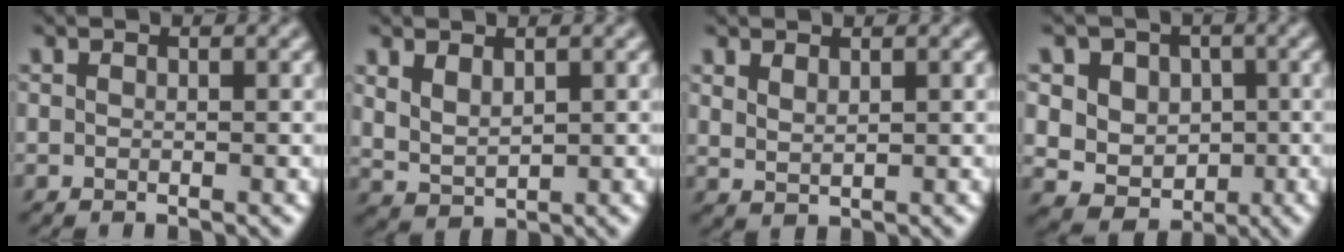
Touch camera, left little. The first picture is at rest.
{"total": 2.4, "force": [1.2, 1.4, 1.6], "torque": [-0.041, -0.004, 0.030]}
{"total": 1.3, "force": [1.0, 0.4, 0.7], "torque": [-0.019, -0.002, 0.026]}
{"total": 6.9, "force": [1.1, 6.2, 3.0], "torque": [-0.046, 0.015, 0.009]}